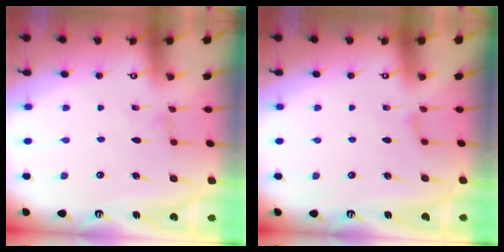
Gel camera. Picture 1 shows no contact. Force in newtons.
{"total": 2.1, "press": 2.1, "slide": 0.4}